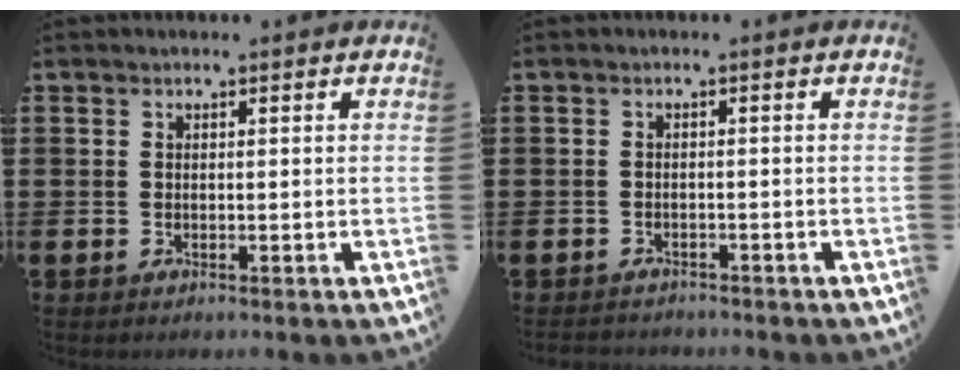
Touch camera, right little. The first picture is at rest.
{"total": 0.9, "force": [-0.9, 0.2, -0.1], "torque": [-0.002, 0.001, -0.019]}